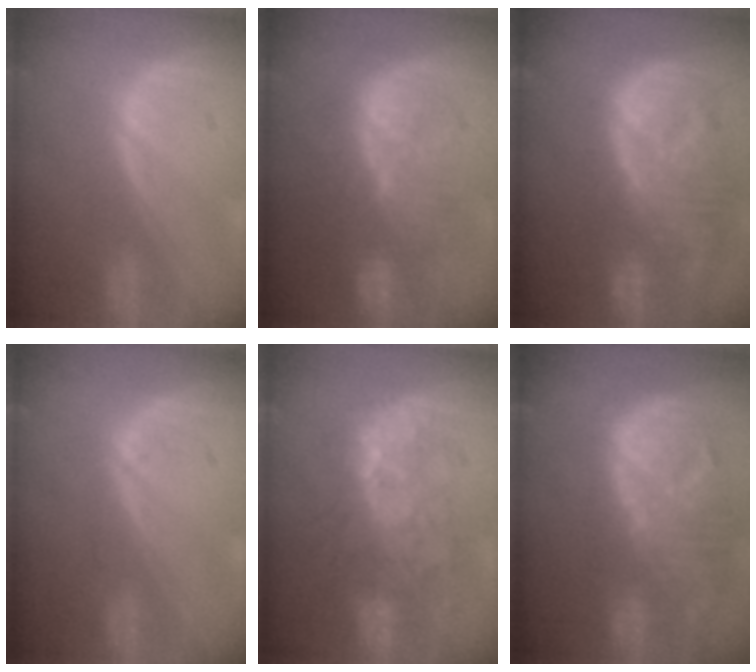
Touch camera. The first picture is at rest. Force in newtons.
{"total": 9.6, "press": 9.2, "slide": 2.8}
{"total": 12.4, "press": 10.7, "slide": 6.3}
{"total": 0.9, "press": 0.8, "slide": 0.2}
{"total": 9.8, "press": 8.8, "slide": 4.4}
{"total": 12.7, "press": 11.0, "slide": 6.4}